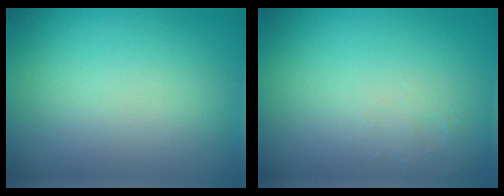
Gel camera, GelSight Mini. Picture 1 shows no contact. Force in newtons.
{"total": 1.2, "press": 1.2, "slide": 0.3}